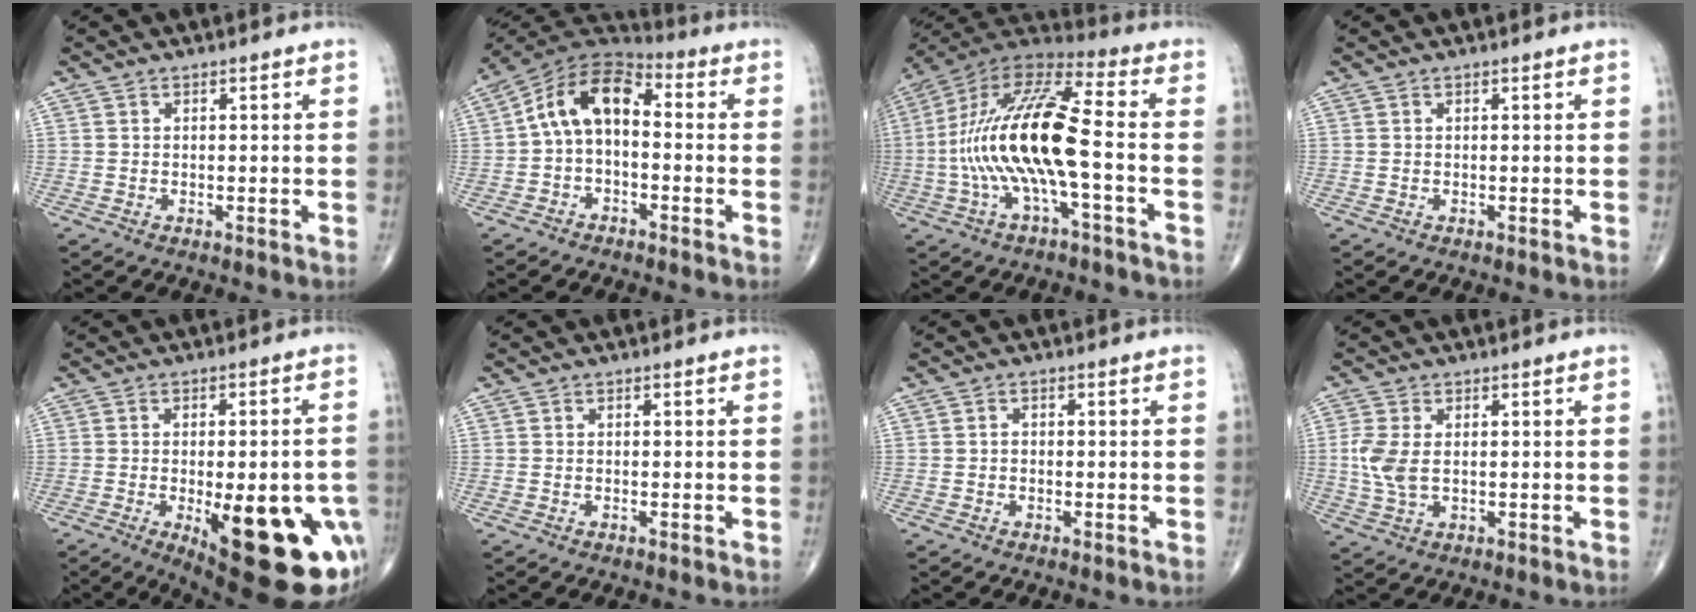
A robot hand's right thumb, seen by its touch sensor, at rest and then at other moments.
{"total": 11.1, "force": [-0.1, 6.8, 8.8], "torque": [-0.138, 0.042, -0.020]}
{"total": 19.4, "force": [-2.6, 5.2, 18.5], "torque": [-0.389, 0.044, -0.052]}
{"total": 0.0}
{"total": 24.4, "force": [-7.9, 8.8, 21.3], "torque": [-0.203, -0.006, -0.083]}
{"total": 0.0}
{"total": 1.0, "force": [-0.3, 0.8, 0.6], "torque": [-0.005, 0.005, -0.006]}
{"total": 5.9, "force": [0.3, 3.4, 4.8], "torque": [-0.122, -0.001, 0.008]}